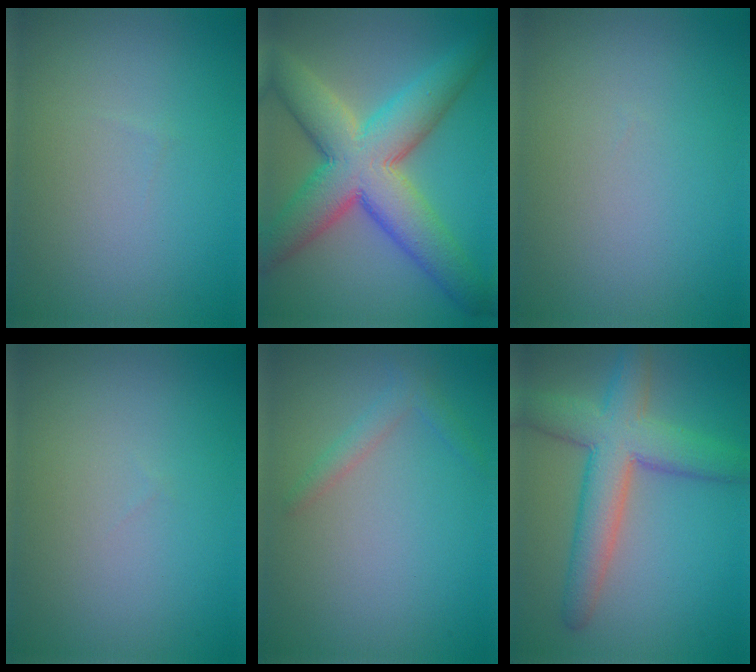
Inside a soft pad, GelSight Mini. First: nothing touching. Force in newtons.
{"total": 10.5, "press": 10.5, "slide": 0.4}
{"total": 0.0}
{"total": 0.0}
{"total": 1.5, "press": 1.5, "slide": 0.1}
{"total": 7.0, "press": 7.0, "slide": 0.4}